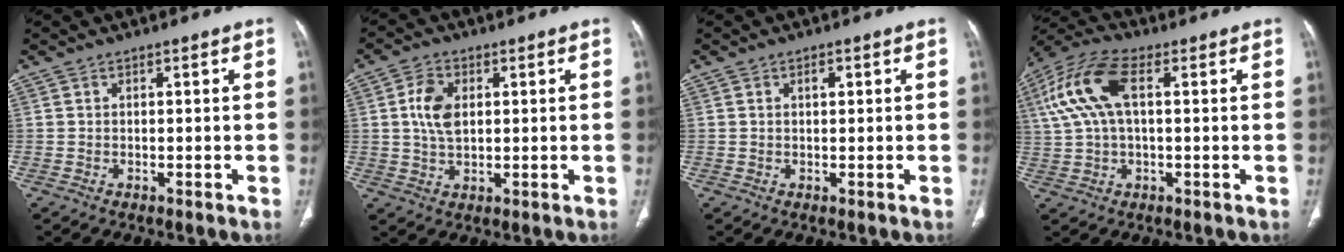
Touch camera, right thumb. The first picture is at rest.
{"total": 6.5, "force": [1.2, 4.0, 5.0], "torque": [-0.094, -0.002, 0.023]}
{"total": 1.1, "force": [0.4, 0.6, 0.9], "torque": [-0.009, 0.002, 0.006]}
{"total": 12.7, "force": [3.0, 6.1, 10.8], "torque": [-0.247, 0.032, 0.056]}